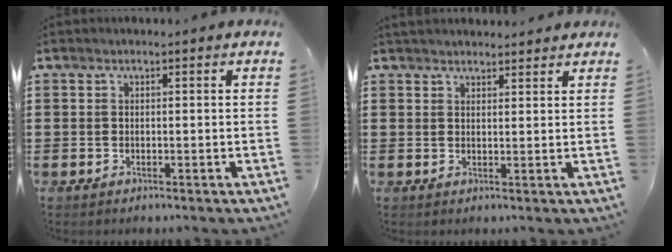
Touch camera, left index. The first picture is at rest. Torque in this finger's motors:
{"motor_torque": [1.30, -0.84, 0.07, -0.01]}